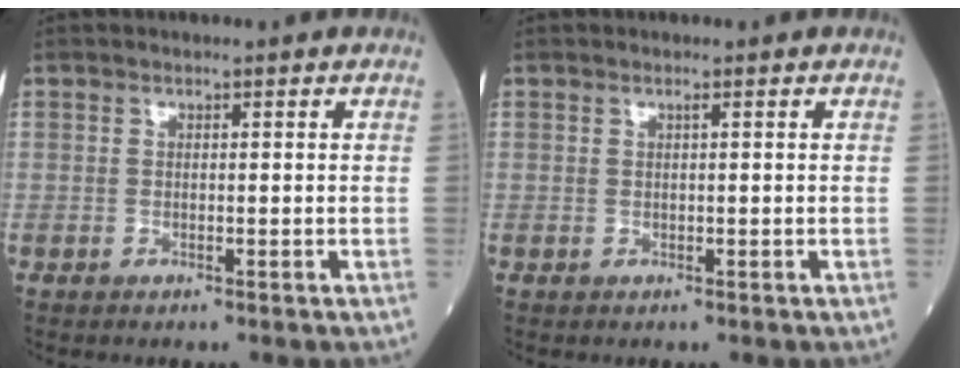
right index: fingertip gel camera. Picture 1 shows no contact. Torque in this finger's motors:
{"motor_torque": [0.11, 0.03, 0.04, 0.02]}